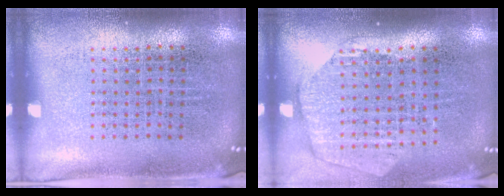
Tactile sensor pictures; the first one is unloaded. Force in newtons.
{"total": 1.7, "press": 1.5, "slide": 0.8}